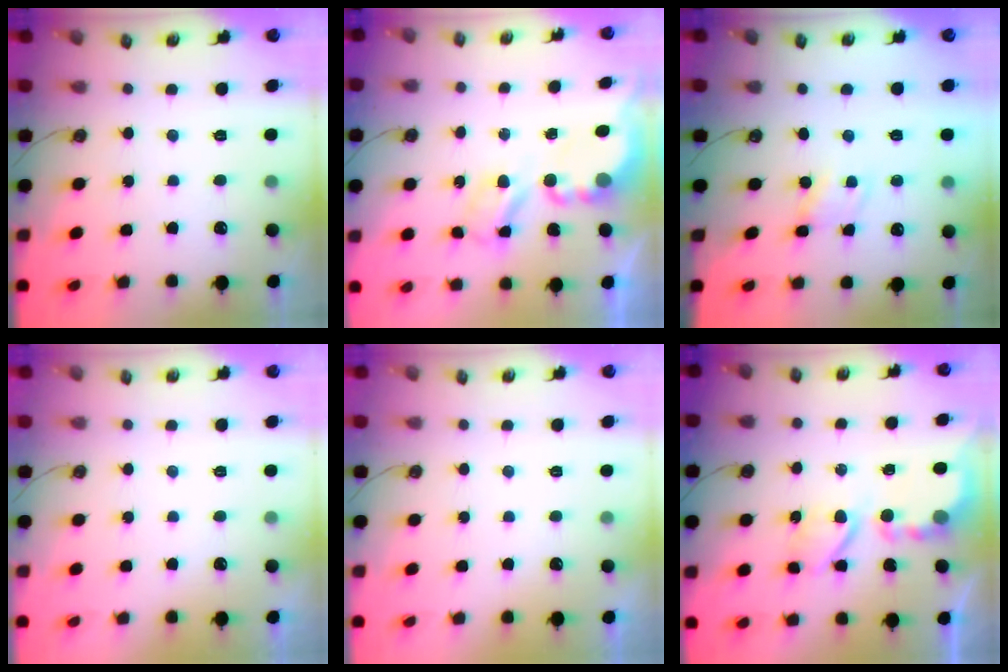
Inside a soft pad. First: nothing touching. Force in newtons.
{"total": 6.0, "press": 6.0, "slide": 0.4}
{"total": 1.2, "press": 1.2, "slide": 0.1}
{"total": 0.0}
{"total": 0.0}
{"total": 5.5, "press": 5.5, "slide": 0.6}